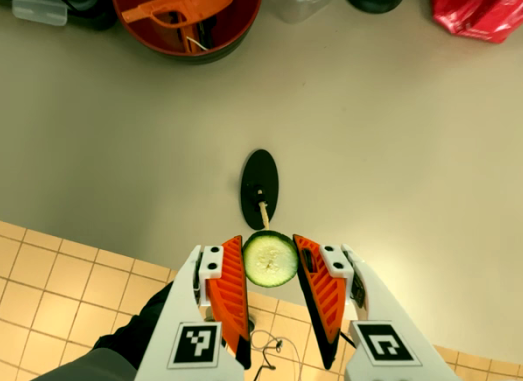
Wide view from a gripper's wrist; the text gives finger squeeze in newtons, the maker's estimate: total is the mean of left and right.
{"total": 8.0, "left": 7.4, "right": 8.7}